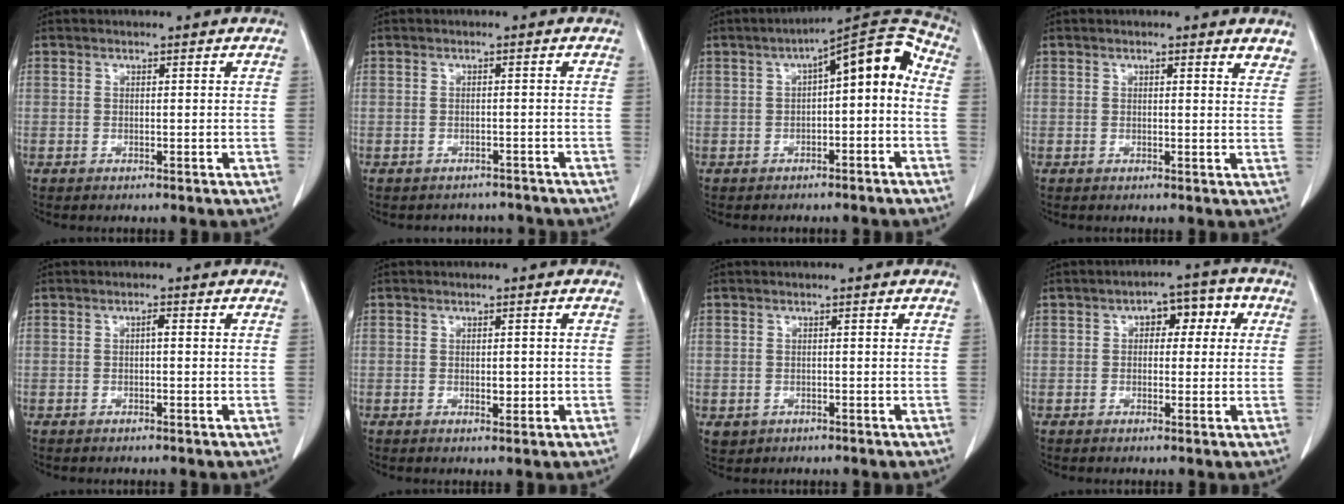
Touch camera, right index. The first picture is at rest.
{"total": 4.1, "force": [-3.6, 1.8, -0.2], "torque": [0.004, 0.009, -0.043]}
{"total": 10.7, "force": [0.0, 3.2, 10.2], "torque": [-0.144, 0.046, -0.001]}
{"total": 3.9, "force": [3.2, 0.9, 1.9], "torque": [-0.014, -0.006, 0.024]}
{"total": 0.9, "force": [0.0, 0.2, 0.8], "torque": [-0.013, 0.003, 0.000]}
{"total": 1.7, "force": [-0.2, 0.9, 1.4], "torque": [-0.020, -0.001, 0.002]}
{"total": 1.9, "force": [-0.6, 1.8, 0.3], "torque": [-0.002, 0.003, 0.002]}
{"total": 5.8, "force": [1.4, 3.3, 4.6], "torque": [-0.051, 0.032, 0.014]}